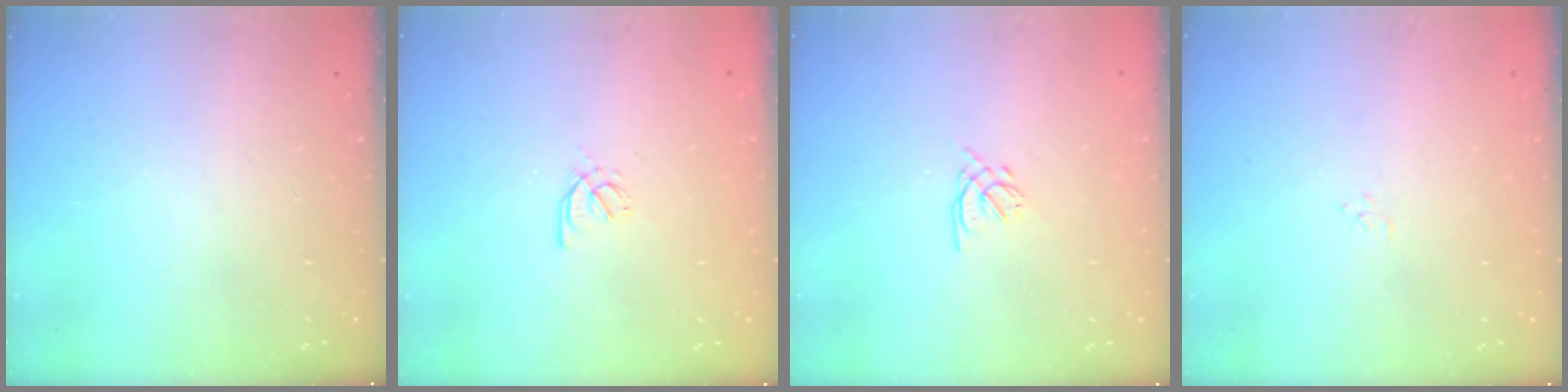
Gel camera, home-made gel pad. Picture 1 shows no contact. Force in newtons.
{"total": 2.1, "press": 2.0, "slide": 0.7}
{"total": 1.6, "press": 1.5, "slide": 0.5}
{"total": 2.9, "press": 2.9, "slide": 0.3}